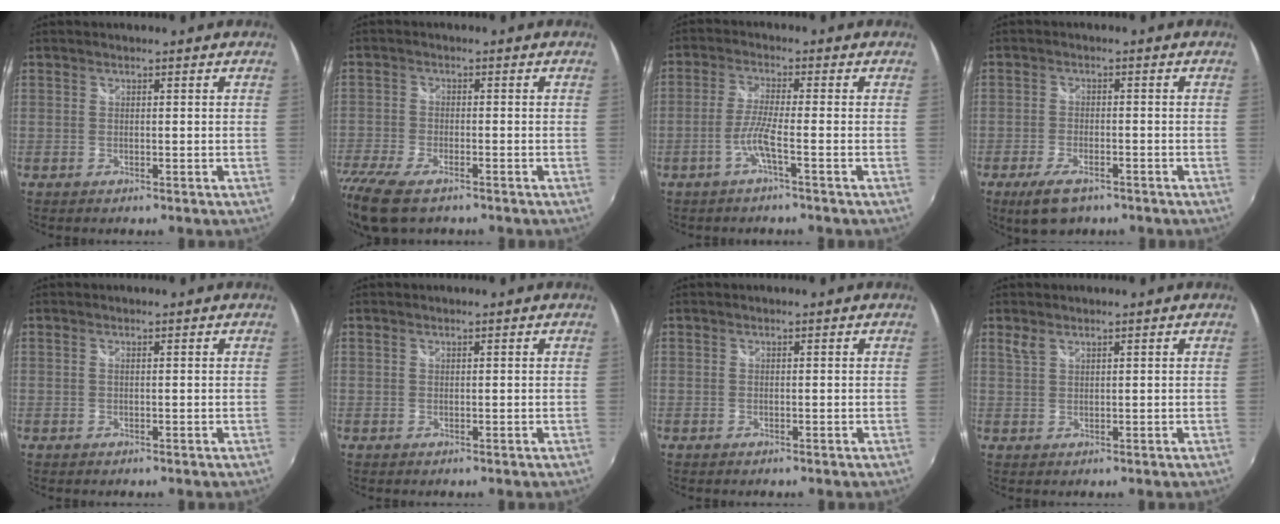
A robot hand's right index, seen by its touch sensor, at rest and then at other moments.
{"total": 13.9, "force": [-10.0, 5.3, 8.1], "torque": [-0.200, -0.063, -0.181]}
{"total": 4.4, "force": [-2.1, -0.6, 3.8], "torque": [-0.088, -0.002, -0.042]}
{"total": 6.6, "force": [-4.5, 2.7, 4.0], "torque": [-0.100, -0.015, -0.076]}
{"total": 0.0}
{"total": 0.0}
{"total": 0.0}
{"total": 1.7, "force": [1.2, 0.6, 1.0], "torque": [-0.020, 0.002, 0.025]}